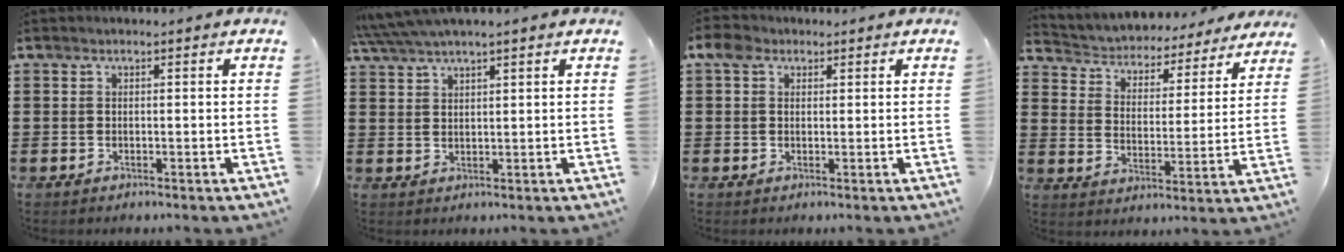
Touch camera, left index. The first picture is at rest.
{"total": 3.6, "force": [3.3, 0.0, 1.6], "torque": [-0.039, -0.002, 0.061]}
{"total": 3.5, "force": [1.7, 2.5, 1.7], "torque": [-0.035, 0.009, 0.027]}
{"total": 3.5, "force": [3.5, 0.4, -0.4], "torque": [-0.016, -0.034, 0.050]}